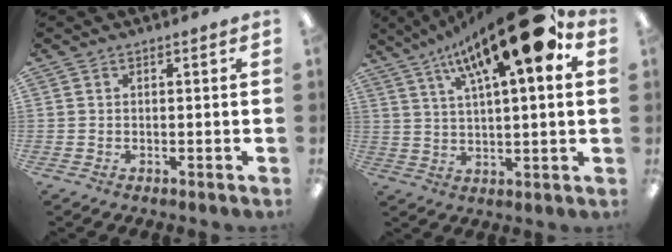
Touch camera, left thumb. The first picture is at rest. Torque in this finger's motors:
{"motor_torque": [0.47, 1.04, 1.38, -1.39, 0.24]}